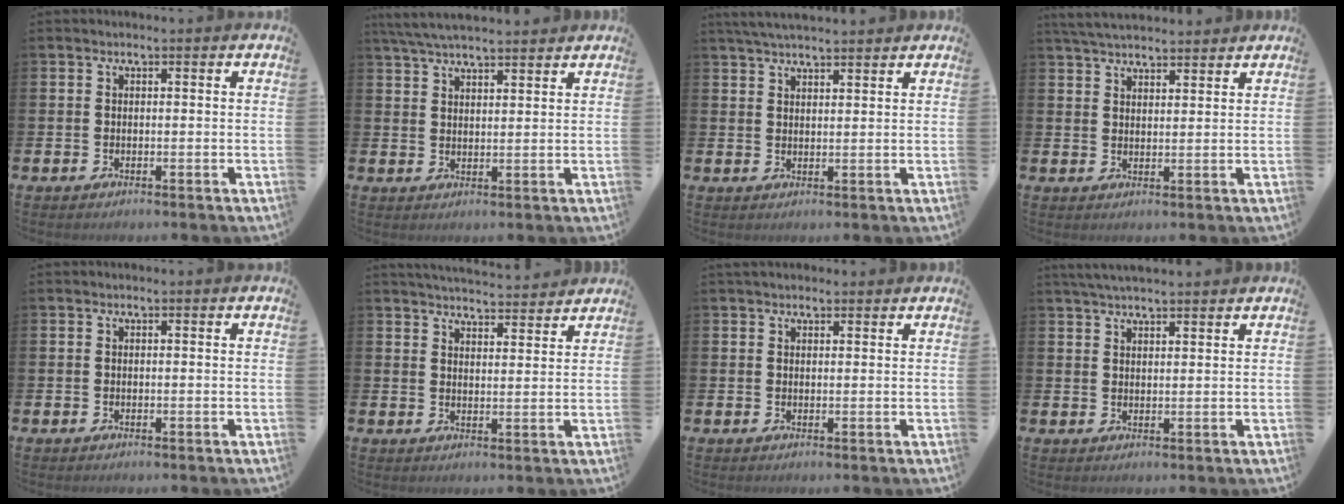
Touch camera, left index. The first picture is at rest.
{"total": 5.1, "force": [4.8, 0.7, 1.5], "torque": [-0.038, -0.014, 0.088]}
{"total": 3.7, "force": [3.5, 0.4, 1.0], "torque": [-0.023, -0.010, 0.065]}
{"total": 4.3, "force": [4.1, 0.7, 0.8], "torque": [-0.029, -0.011, 0.078]}
{"total": 0.0}
{"total": 4.5, "force": [4.5, 0.3, 0.1], "torque": [-0.009, -0.032, 0.079]}
{"total": 1.6, "force": [1.5, 0.5, 0.4], "torque": [0.002, 0.000, 0.025]}
{"total": 3.5, "force": [3.3, 0.4, 1.1], "torque": [-0.025, -0.007, 0.060]}